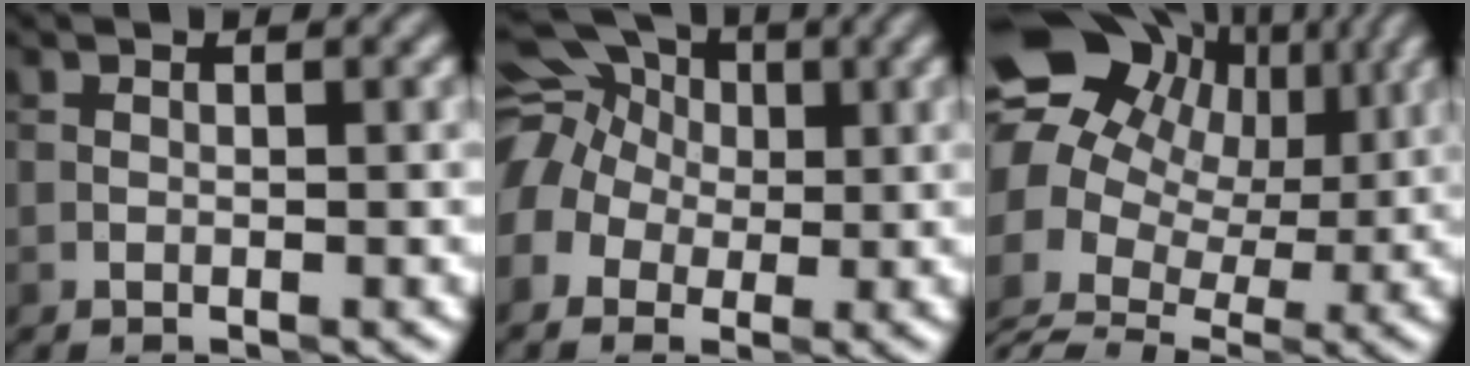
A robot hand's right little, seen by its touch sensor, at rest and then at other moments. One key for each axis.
{"total": 13.7, "fx": 2.0, "fy": 12.0, "fz": 6.4, "tx": -0.146, "ty": 0.039, "tz": -0.015}
{"total": 15.1, "fx": 2.5, "fy": 12.2, "fz": 8.5, "tx": -0.175, "ty": 0.016, "tz": 0.041}